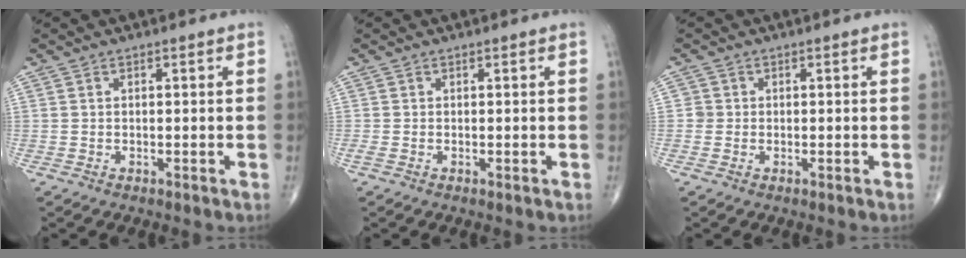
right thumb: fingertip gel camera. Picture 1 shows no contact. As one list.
[{"total": 0.9, "force": [-0.2, 0.3, 0.8], "torque": [-0.023, -0.005, -0.007]}, {"total": 1.3, "force": [-0.1, 1.3, 0.0], "torque": [0.009, 0.005, -0.004]}]